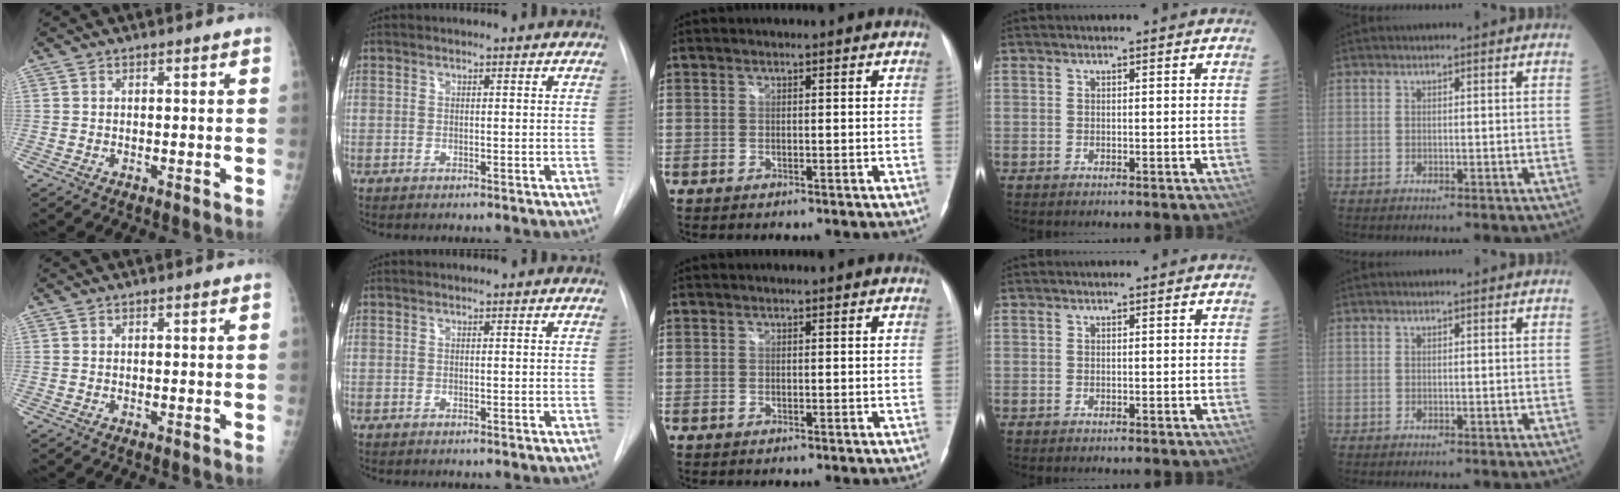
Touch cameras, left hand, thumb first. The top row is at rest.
{}